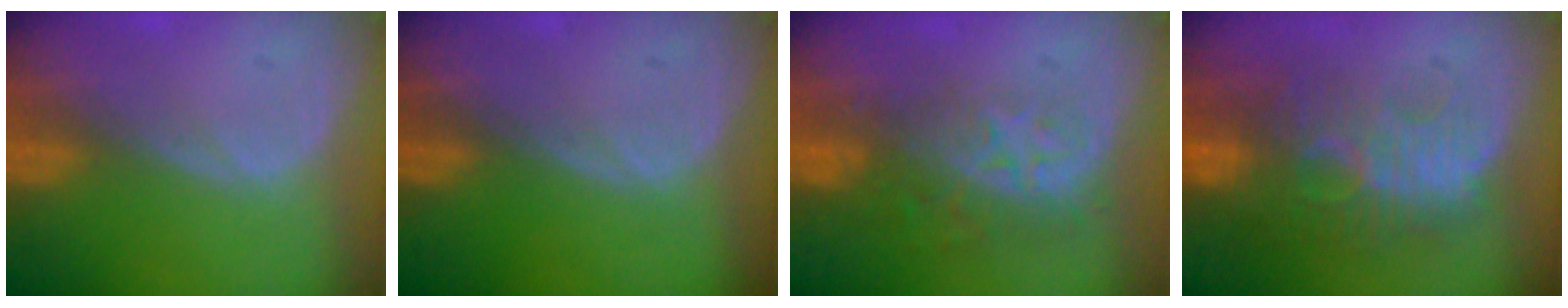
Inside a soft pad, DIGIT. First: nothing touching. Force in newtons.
{"total": 0.0}
{"total": 8.6, "press": 7.0, "slide": 4.9}
{"total": 10.7, "press": 9.4, "slide": 5.0}